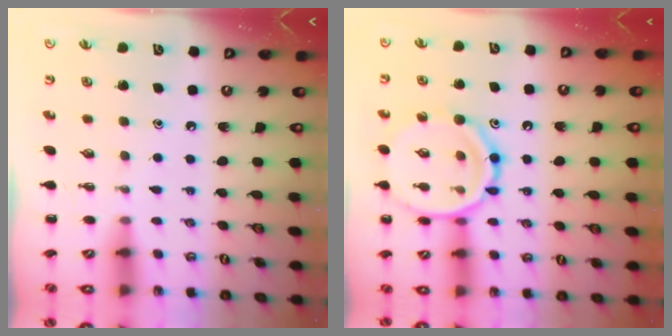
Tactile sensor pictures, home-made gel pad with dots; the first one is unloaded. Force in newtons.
{"total": 16.9, "press": 16.8, "slide": 1.9}